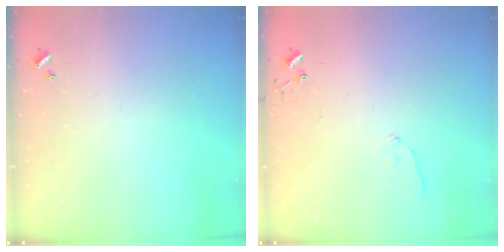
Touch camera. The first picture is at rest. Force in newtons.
{"total": 5.6, "press": 5.6, "slide": 0.6}